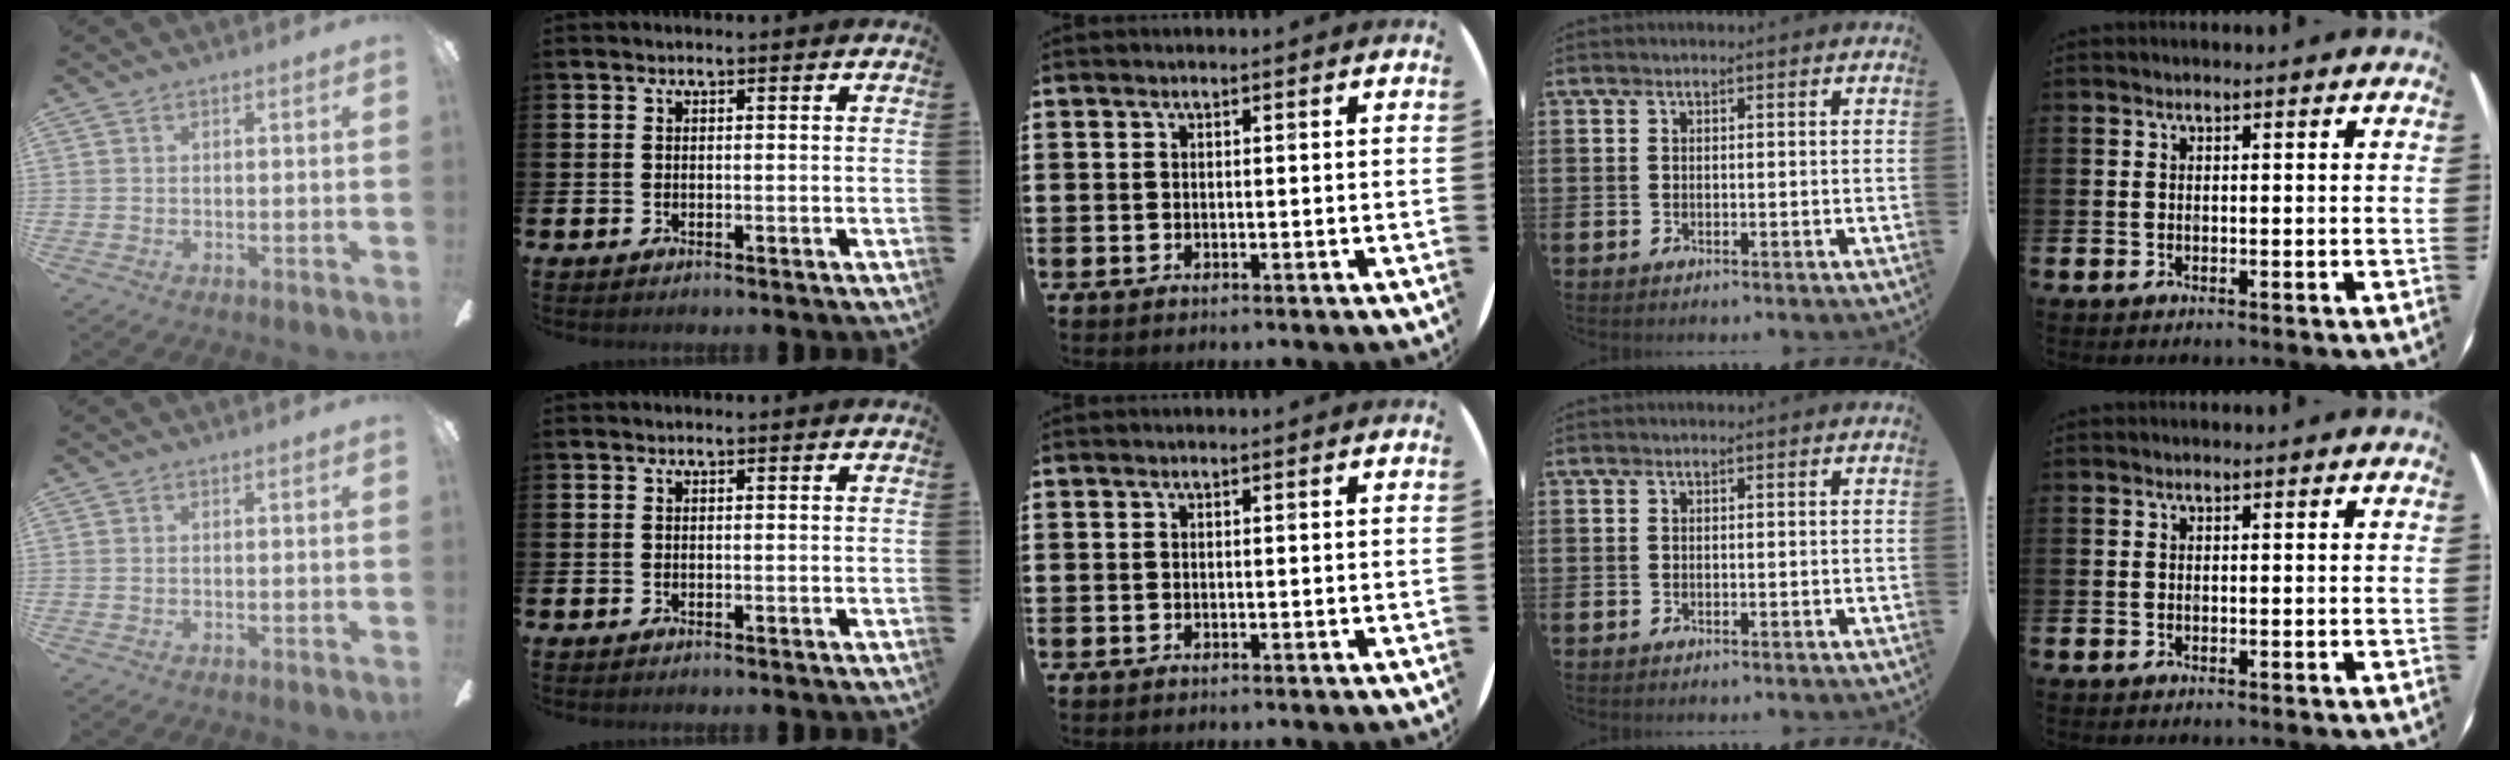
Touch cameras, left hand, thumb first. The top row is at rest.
{}